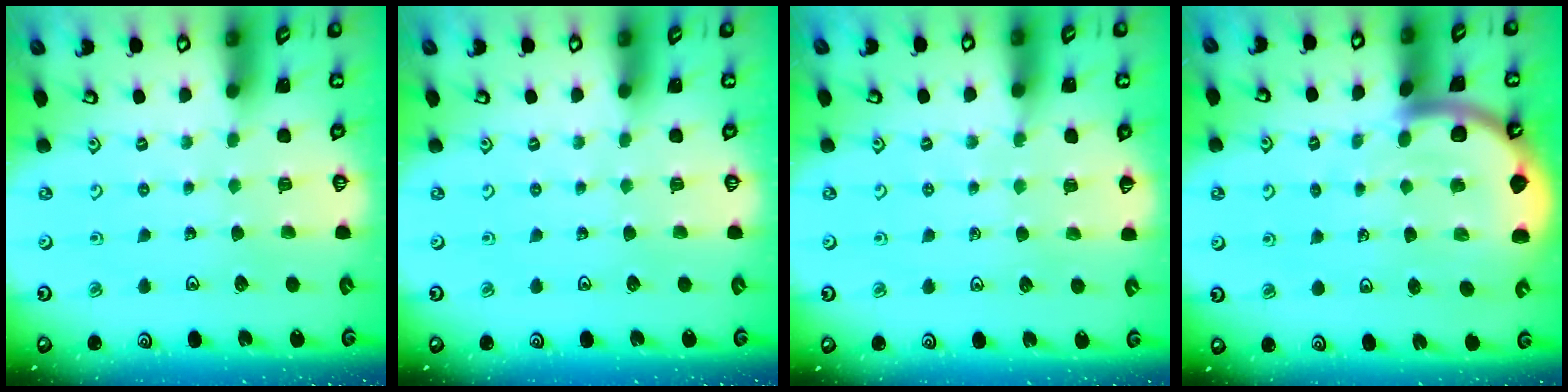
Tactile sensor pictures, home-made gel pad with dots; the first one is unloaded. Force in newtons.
{"total": 0.0}
{"total": 5.1, "press": 4.9, "slide": 1.2}
{"total": 7.1, "press": 7.0, "slide": 1.0}